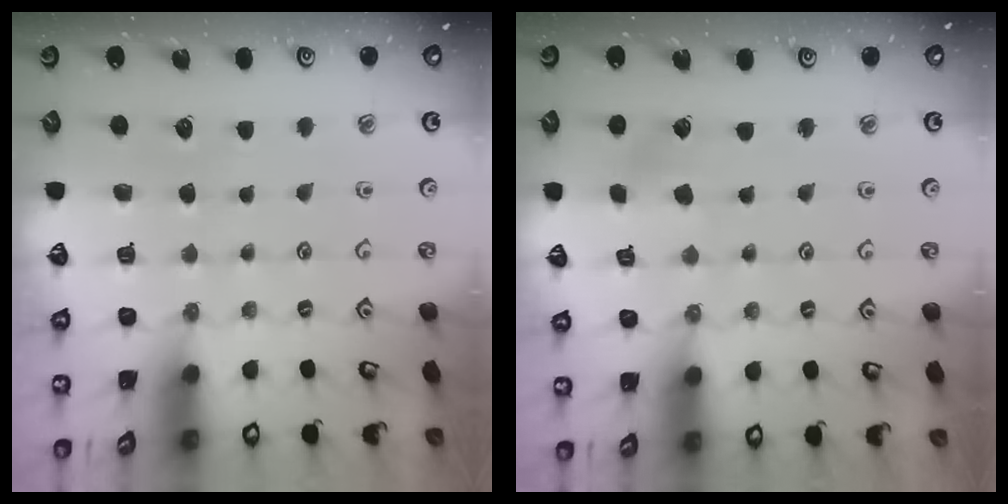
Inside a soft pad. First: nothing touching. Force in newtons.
{"total": 1.9, "press": 1.9, "slide": 0.2}